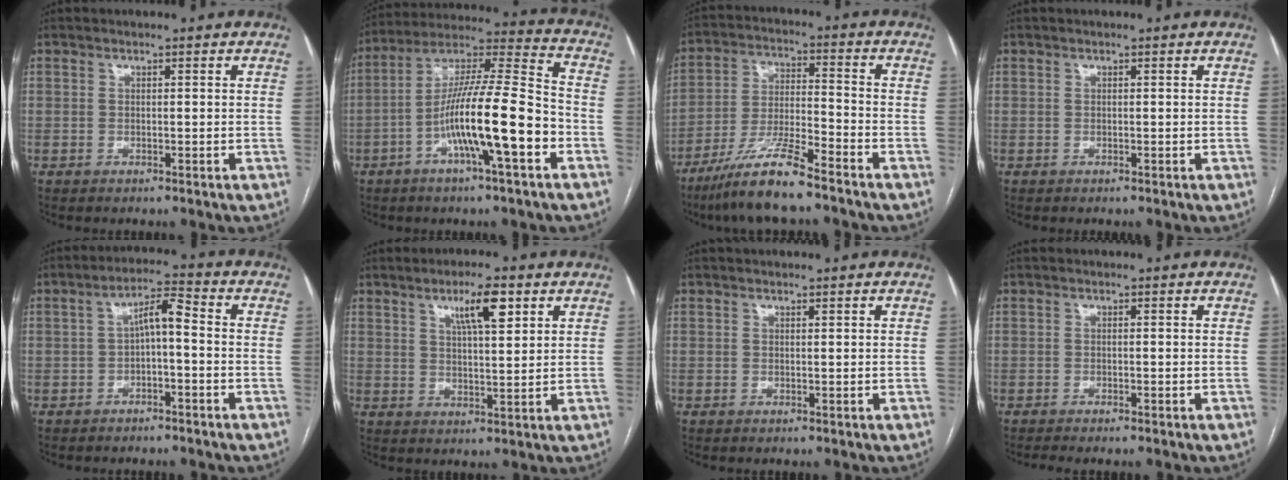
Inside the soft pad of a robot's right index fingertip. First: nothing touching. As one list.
[{"total": 16.5, "force": [-5.6, 1.2, 15.4], "torque": [-0.274, 0.007, -0.099]}, {"total": 11.2, "force": [-8.5, 0.5, 7.3], "torque": [-0.144, -0.023, -0.158]}, {"total": 0.0}, {"total": 5.1, "force": [-0.6, 1.3, 5.0], "torque": [-0.085, 0.026, -0.011]}, {"total": 6.8, "force": [3.6, 1.3, 5.7], "torque": [-0.099, 0.005, 0.061]}, {"total": 0.0}, {"total": 2.3, "force": [-1.9, 0.0, 1.2], "torque": [-0.015, -0.003, -0.027]}]